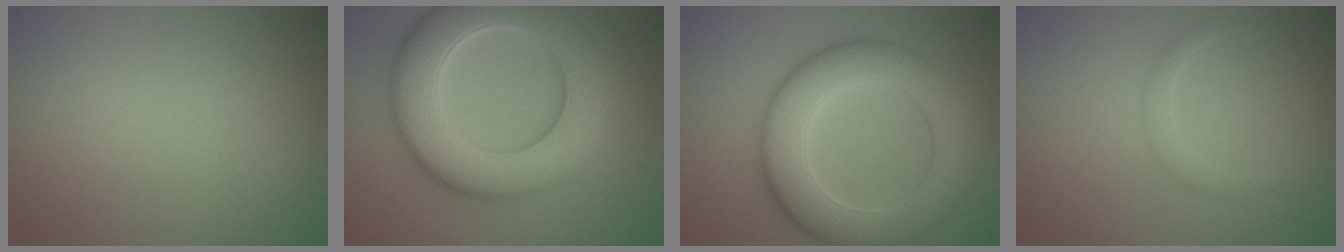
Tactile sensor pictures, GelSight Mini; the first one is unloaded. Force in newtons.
{"total": 10.8, "press": 10.8, "slide": 0.7}
{"total": 8.8, "press": 8.8, "slide": 0.1}
{"total": 1.3, "press": 1.3, "slide": 0.2}